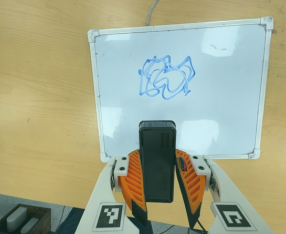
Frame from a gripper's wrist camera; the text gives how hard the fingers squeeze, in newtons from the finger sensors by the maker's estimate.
{"total": 9.0, "left": 7.1, "right": 11.0}